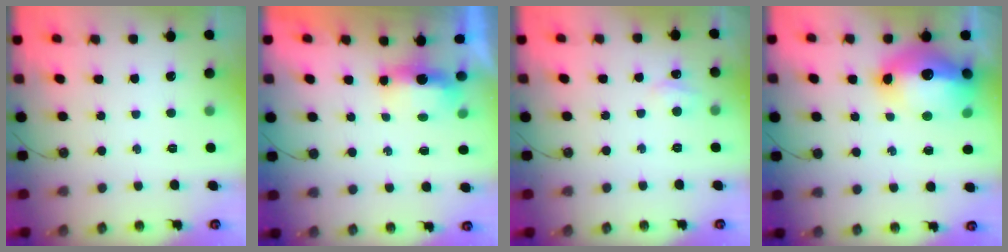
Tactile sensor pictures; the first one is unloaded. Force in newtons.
{"total": 5.8, "press": 5.7, "slide": 1.0}
{"total": 6.8, "press": 6.7, "slide": 0.9}
{"total": 19.9, "press": 19.2, "slide": 5.2}